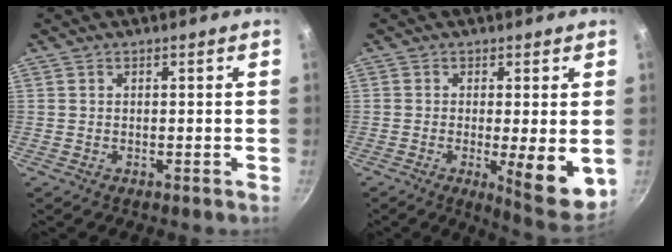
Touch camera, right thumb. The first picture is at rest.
{"total": 9.8, "force": [-1.2, 2.3, 9.5], "torque": [-0.121, -0.022, -0.009]}